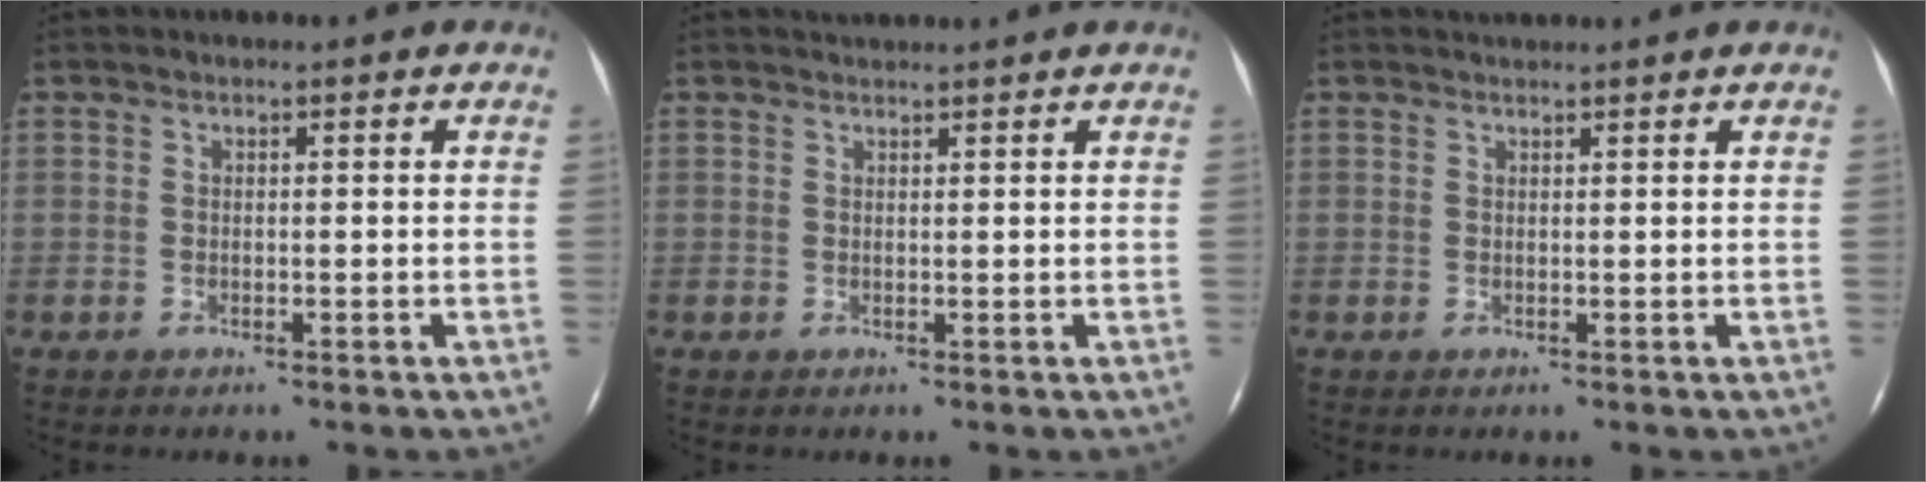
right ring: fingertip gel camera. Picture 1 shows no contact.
{"total": 1.4, "force": [1.4, -0.2, 0.2], "torque": [-0.009, -0.001, 0.021]}
{"total": 1.1, "force": [1.1, -0.2, 0.2], "torque": [-0.009, -0.001, 0.017]}